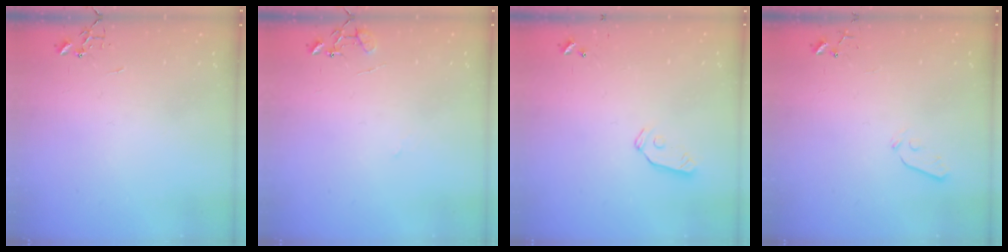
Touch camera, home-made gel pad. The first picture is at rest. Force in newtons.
{"total": 8.7, "press": 8.7, "slide": 0.8}
{"total": 5.5, "press": 5.5, "slide": 0.2}
{"total": 3.7, "press": 3.6, "slide": 0.6}